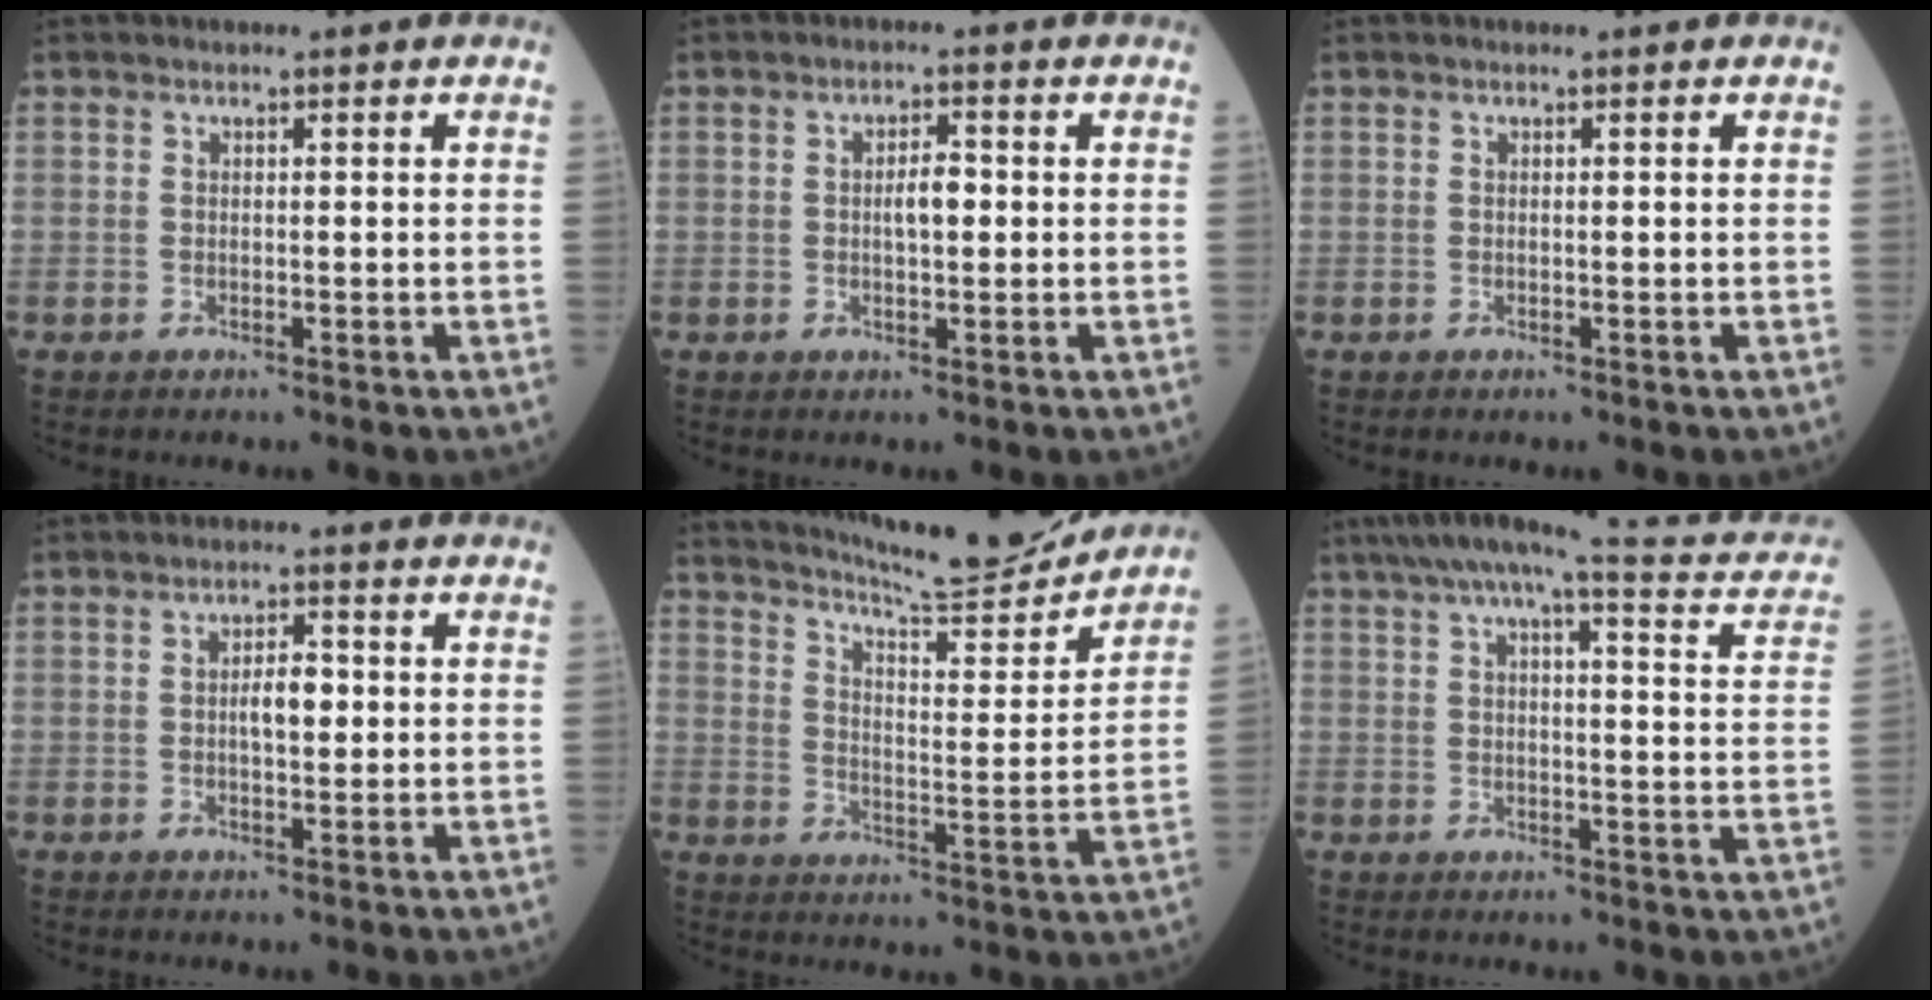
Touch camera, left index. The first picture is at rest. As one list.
[{"total": 3.0, "force": [0.0, 1.0, 2.8], "torque": [-0.046, 0.005, 0.001]}, {"total": 0.0}, {"total": 3.3, "force": [0.1, 1.2, 3.1], "torque": [-0.050, 0.006, 0.001]}, {"total": 18.6, "force": [17.6, 0.2, 6.0], "torque": [-0.102, -0.048, 0.246]}, {"total": 19.4, "force": [15.6, 2.6, 11.3], "torque": [-0.163, 0.015, 0.177]}]